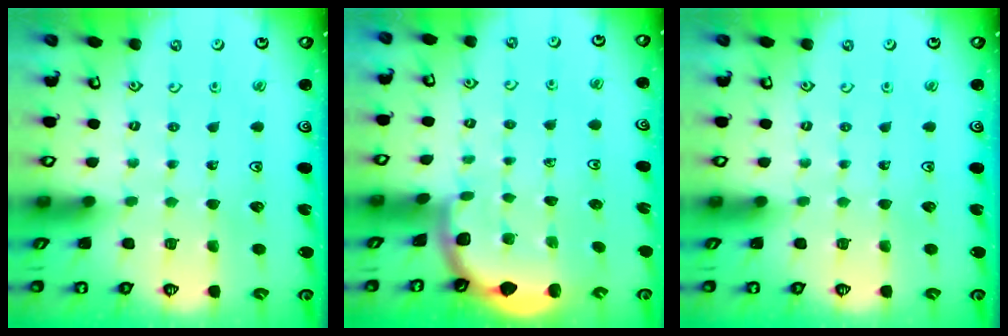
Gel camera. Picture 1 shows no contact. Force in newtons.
{"total": 1.9, "press": 1.9, "slide": 0.0}
{"total": 0.0}